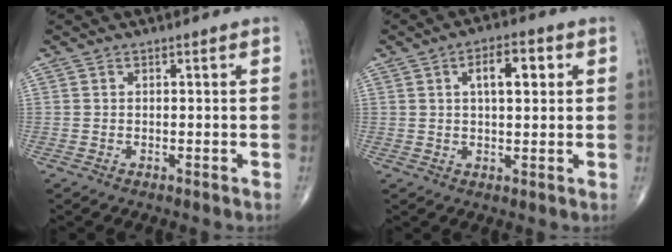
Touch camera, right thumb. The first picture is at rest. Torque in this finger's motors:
{"motor_torque": [0.49, 2.16, 0.95, 0.17, 0.11]}